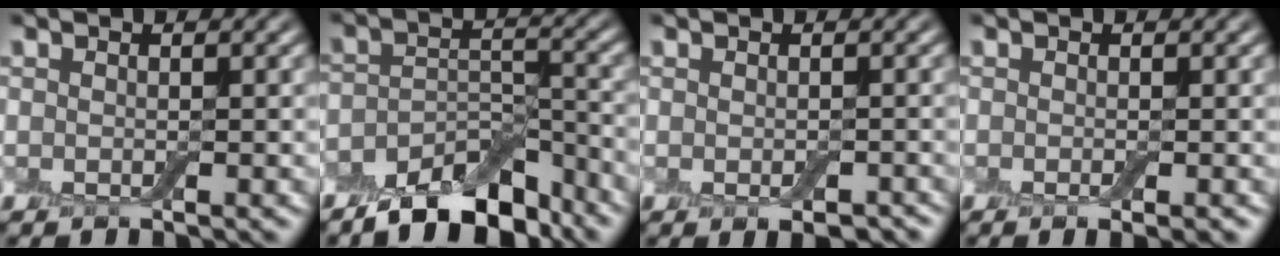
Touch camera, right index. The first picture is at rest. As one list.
[{"total": 7.6, "force": [-5.9, 3.2, 3.7], "torque": [-0.054, -0.007, -0.102]}, {"total": 2.1, "force": [-0.8, 1.0, 1.6], "torque": [-0.024, -0.011, -0.005]}, {"total": 1.3, "force": [-0.6, 0.2, 1.2], "torque": [-0.016, -0.005, -0.009]}]